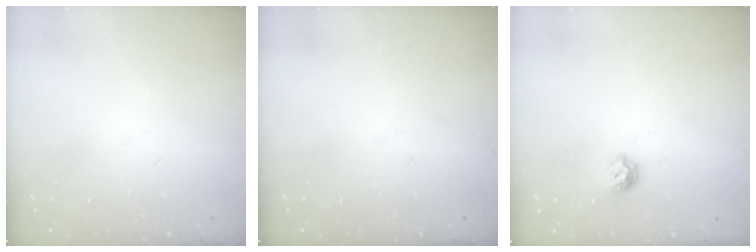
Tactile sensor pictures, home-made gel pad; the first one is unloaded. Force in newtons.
{"total": 0.0}
{"total": 5.6, "press": 5.5, "slide": 0.9}